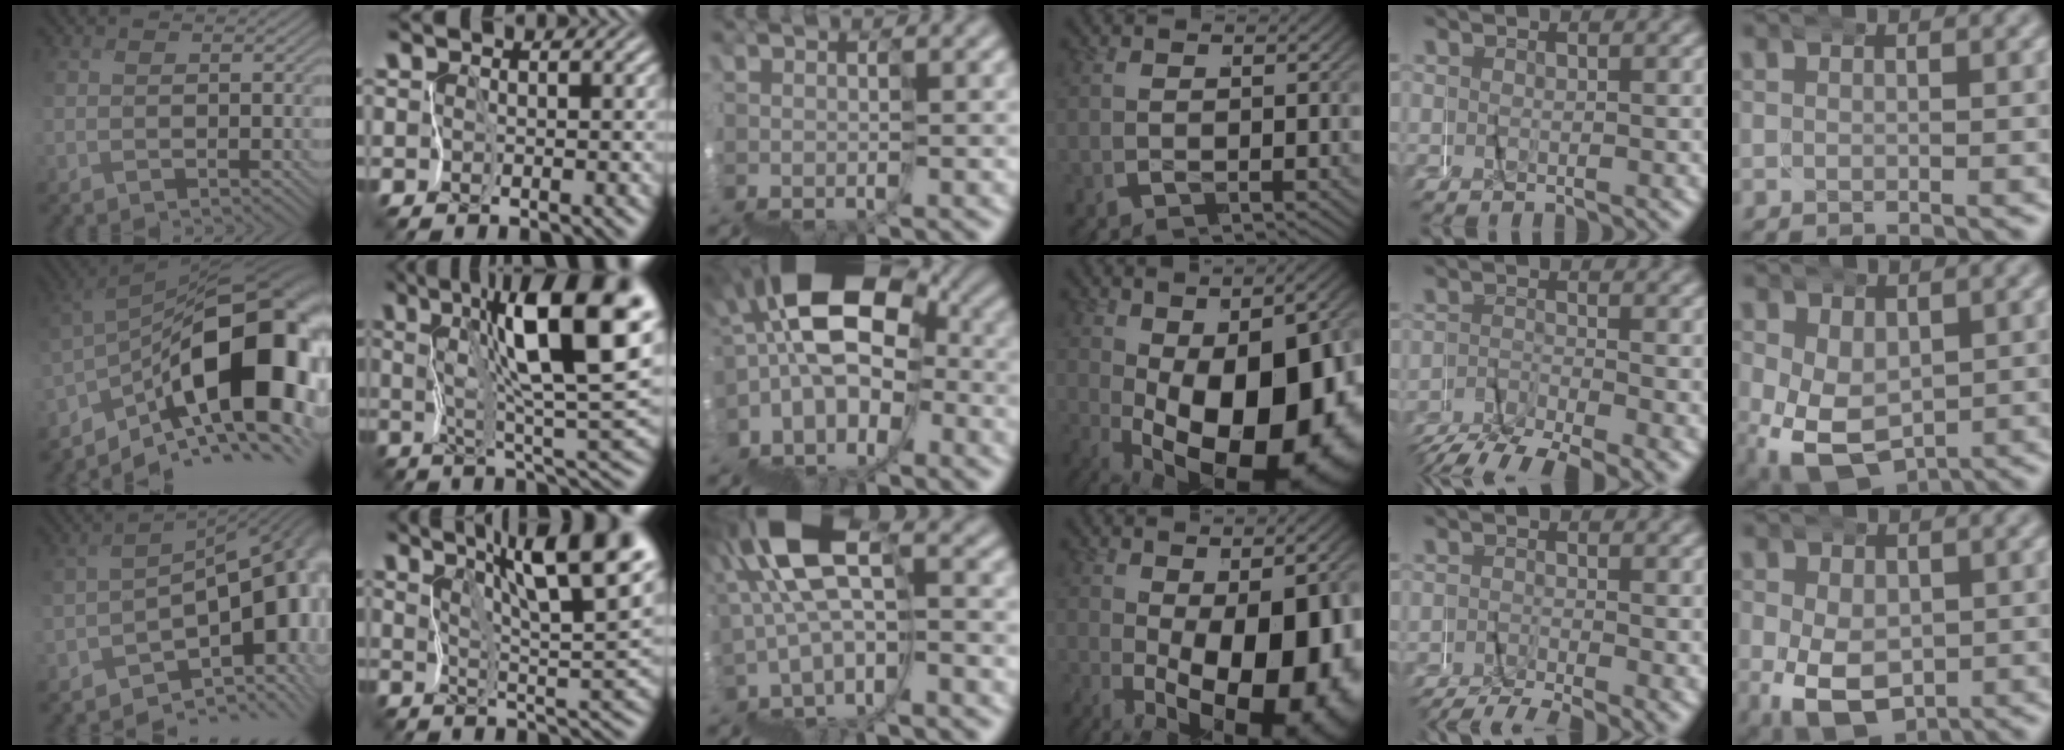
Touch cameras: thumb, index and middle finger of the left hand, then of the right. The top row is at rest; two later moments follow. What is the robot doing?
{"motion": "wrap", "object": "masking tape"}